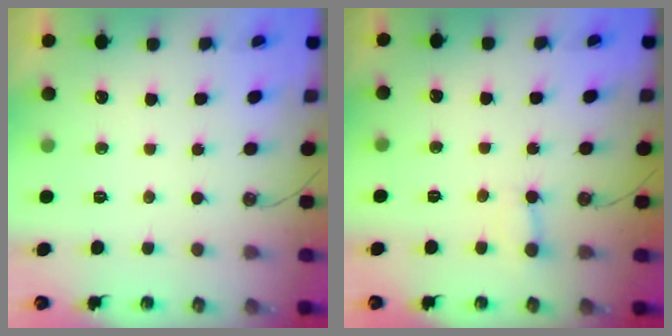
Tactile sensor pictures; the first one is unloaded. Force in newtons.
{"total": 4.6, "press": 4.5, "slide": 0.6}